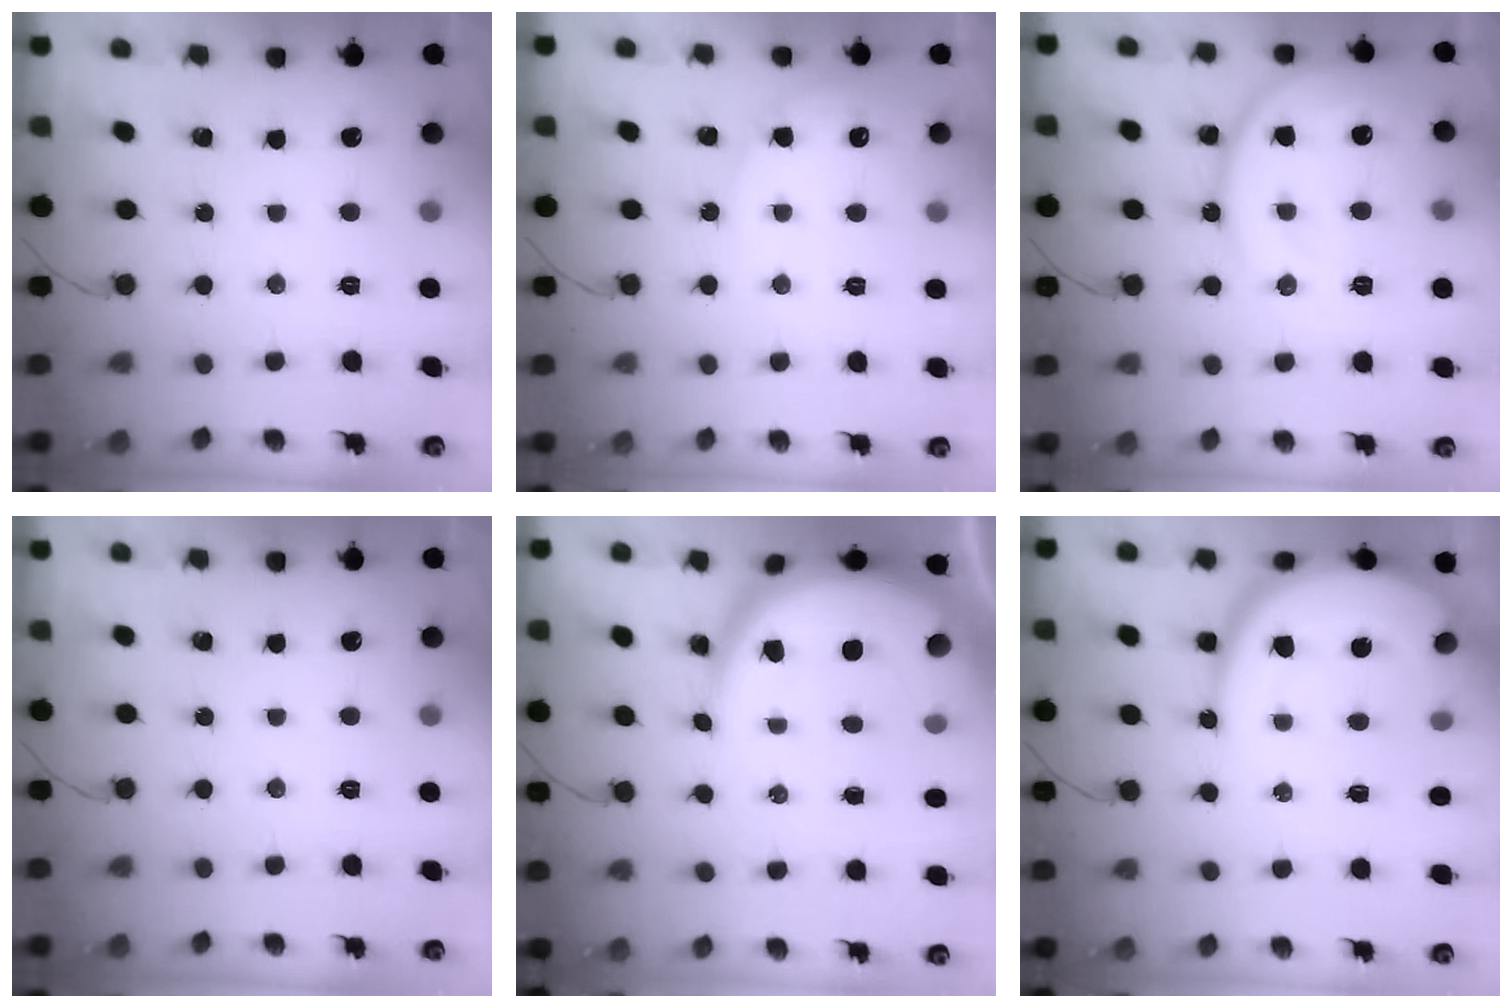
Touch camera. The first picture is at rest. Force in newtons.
{"total": 5.6, "press": 5.6, "slide": 0.6}
{"total": 13.7, "press": 13.6, "slide": 1.4}
{"total": 0.0}
{"total": 13.4, "press": 13.3, "slide": 1.5}
{"total": 13.4, "press": 13.3, "slide": 1.4}